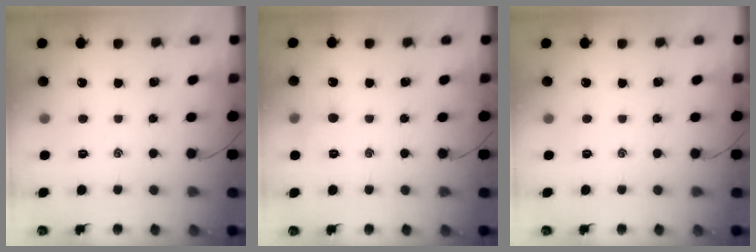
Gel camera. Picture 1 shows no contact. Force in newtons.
{"total": 3.8, "press": 3.6, "slide": 1.2}
{"total": 0.0}